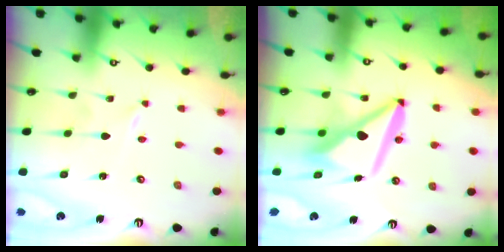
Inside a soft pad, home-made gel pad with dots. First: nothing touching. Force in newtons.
{"total": 11.2, "press": 11.1, "slide": 1.4}